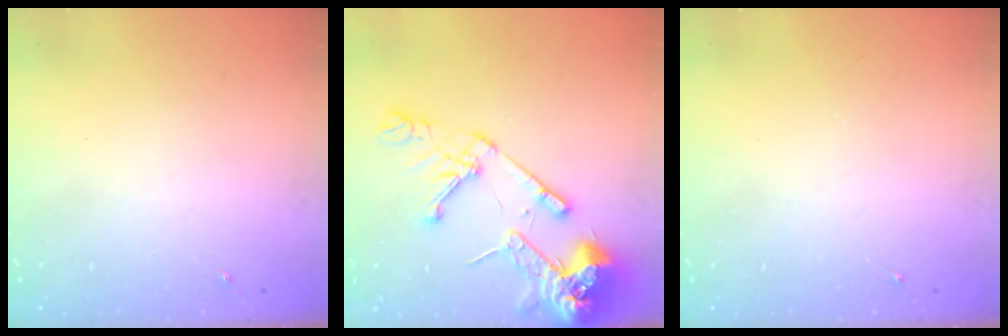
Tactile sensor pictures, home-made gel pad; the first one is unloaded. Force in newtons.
{"total": 19.4, "press": 19.2, "slide": 2.7}
{"total": 0.0}